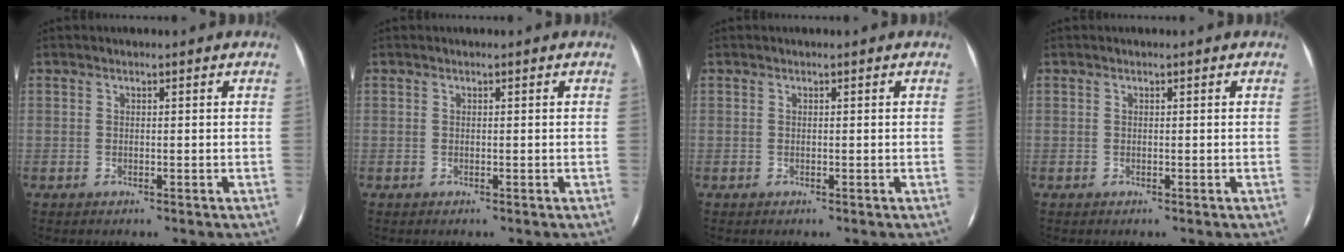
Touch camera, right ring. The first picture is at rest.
{"total": 0.0}
{"total": 0.0}
{"total": 0.0}